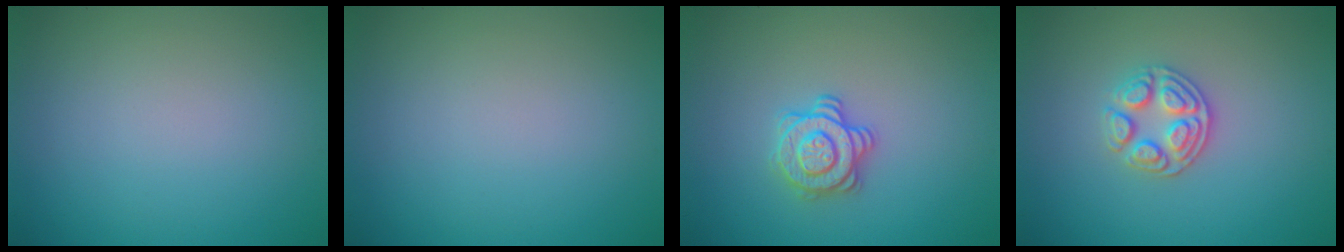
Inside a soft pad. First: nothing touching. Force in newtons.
{"total": 0.0}
{"total": 2.8, "press": 2.7, "slide": 0.9}
{"total": 3.0, "press": 2.8, "slide": 1.1}